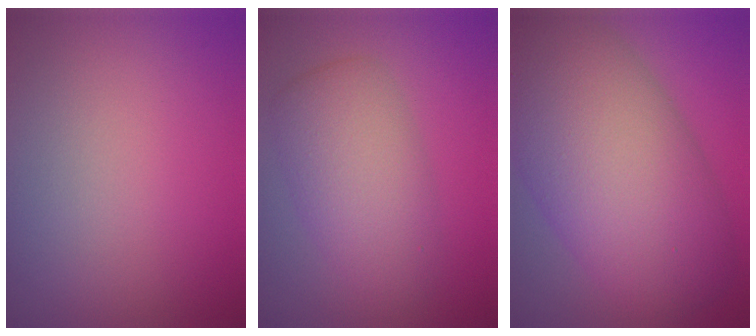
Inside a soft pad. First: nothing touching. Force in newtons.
{"total": 5.3, "press": 5.3, "slide": 0.1}
{"total": 13.0, "press": 12.9, "slide": 0.8}